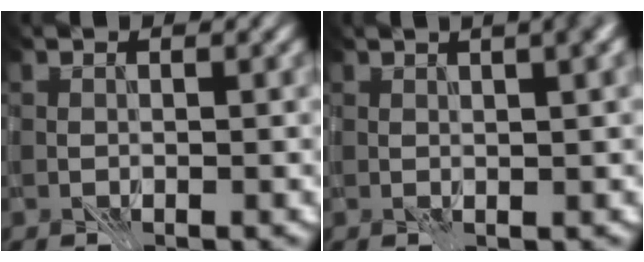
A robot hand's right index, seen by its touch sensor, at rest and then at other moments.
{"total": 5.8, "force": [2.1, 2.5, 4.7], "torque": [-0.021, 0.034, -0.005]}